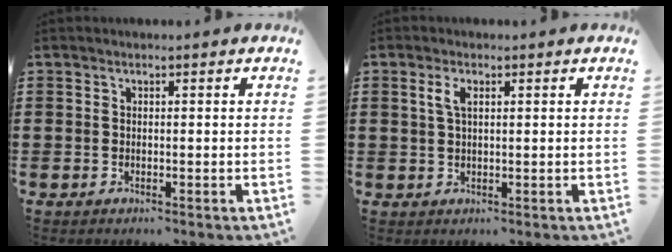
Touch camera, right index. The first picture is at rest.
{"total": 2.6, "force": [0.9, 1.1, 2.2], "torque": [-0.048, 0.007, 0.014]}